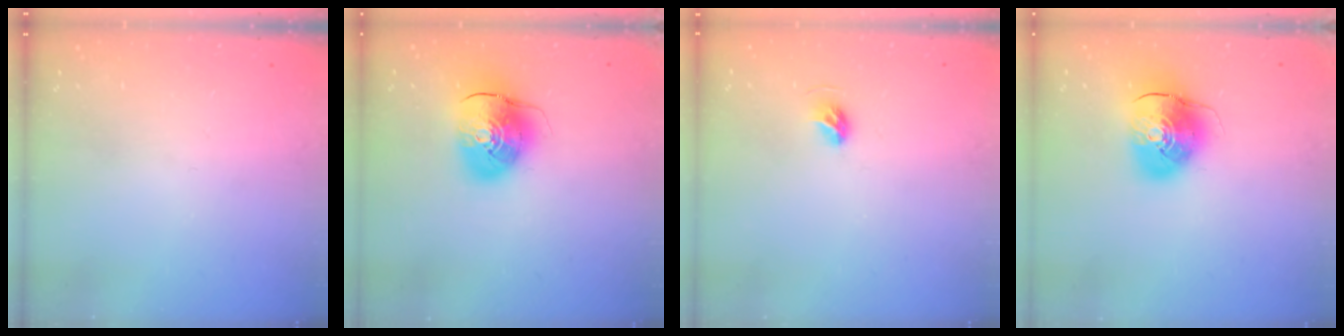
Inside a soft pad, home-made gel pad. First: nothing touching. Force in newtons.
{"total": 11.8, "press": 11.7, "slide": 1.9}
{"total": 4.9, "press": 4.8, "slide": 1.1}
{"total": 10.7, "press": 10.6, "slide": 1.8}